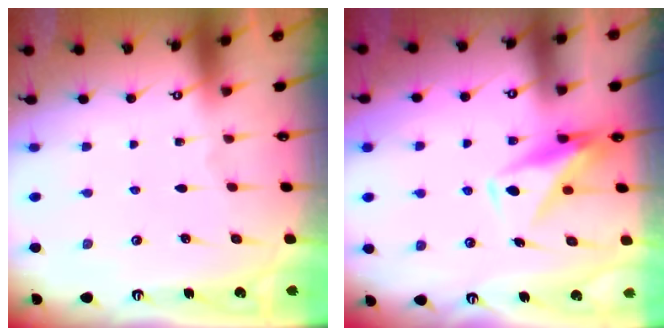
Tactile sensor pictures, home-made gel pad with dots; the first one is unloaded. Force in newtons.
{"total": 10.2, "press": 10.2, "slide": 0.8}